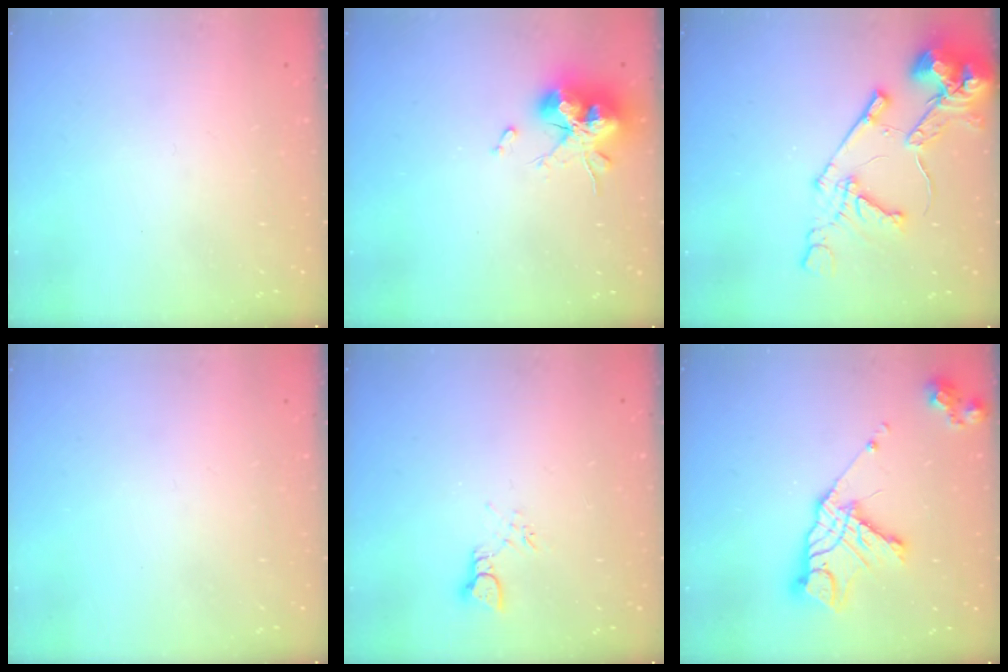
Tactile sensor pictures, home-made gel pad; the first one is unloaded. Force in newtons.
{"total": 16.7, "press": 16.6, "slide": 1.7}
{"total": 14.5, "press": 14.4, "slide": 1.8}
{"total": 0.0}
{"total": 2.6, "press": 2.6, "slide": 0.2}
{"total": 15.3, "press": 15.3, "slide": 0.8}